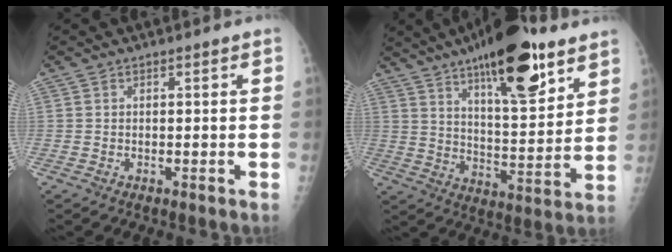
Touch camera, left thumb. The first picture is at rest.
{"total": 21.6, "force": [13.1, 7.0, 15.7], "torque": [-0.212, -0.061, 0.207]}